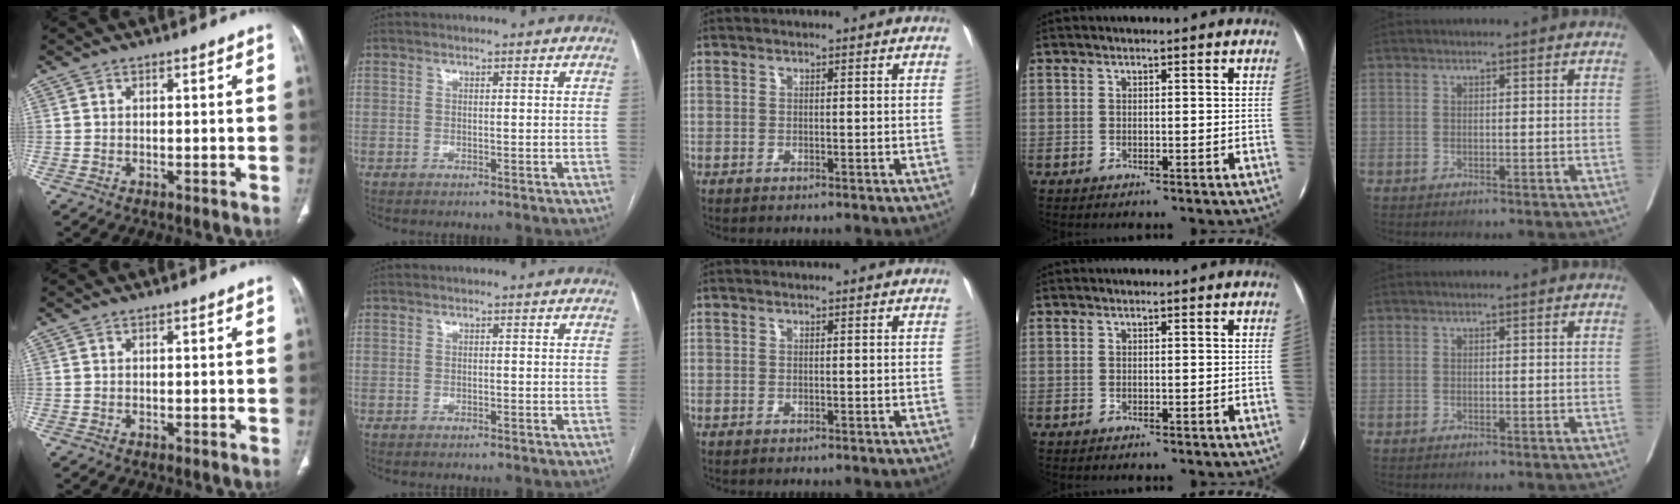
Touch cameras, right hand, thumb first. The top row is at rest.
{}